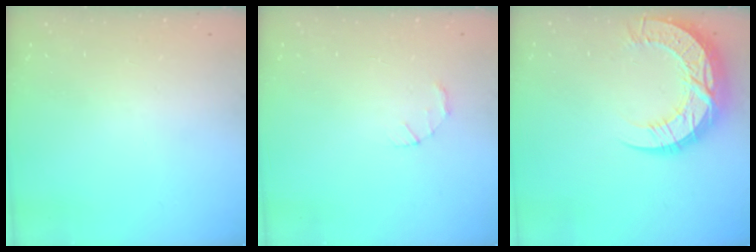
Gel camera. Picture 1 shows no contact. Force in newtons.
{"total": 1.4, "press": 1.3, "slide": 0.3}
{"total": 16.5, "press": 16.5, "slide": 1.2}